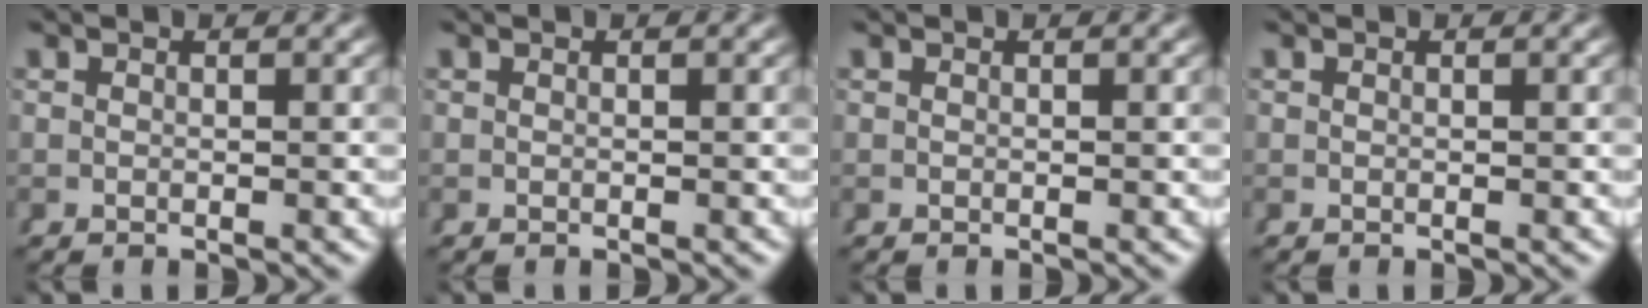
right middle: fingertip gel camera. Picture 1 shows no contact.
{"total": 0.0}
{"total": 0.0}
{"total": 0.0}